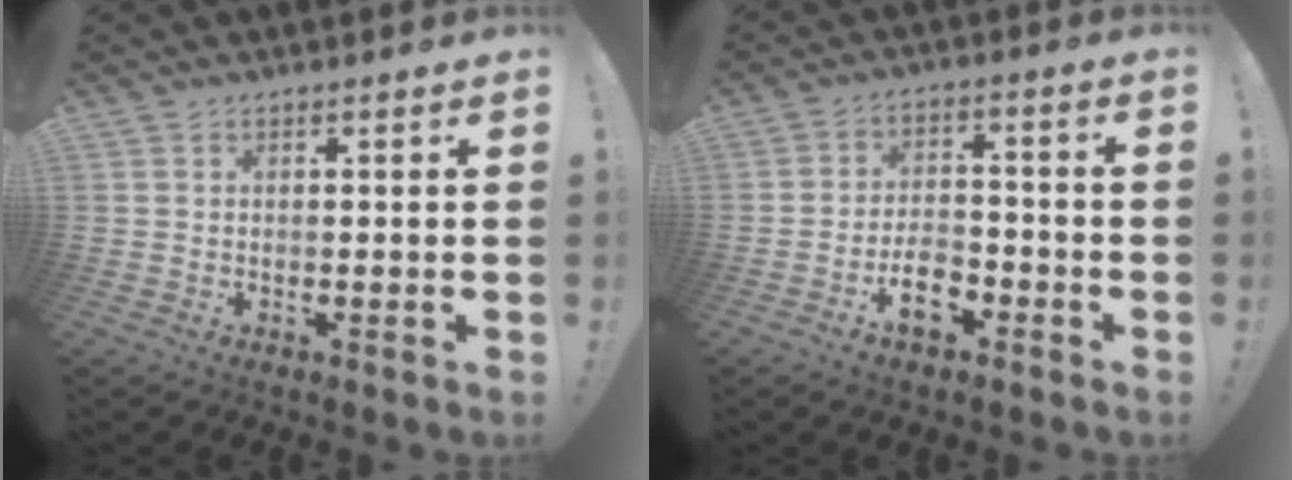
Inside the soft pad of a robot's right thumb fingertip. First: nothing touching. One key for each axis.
{"total": 8.9, "fx": -5.0, "fy": 5.2, "fz": 5.3, "tx": -0.082, "ty": 0.038, "tz": -0.084}